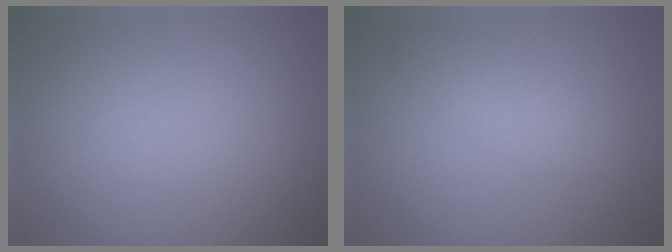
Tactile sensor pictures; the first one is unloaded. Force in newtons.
{"total": 2.3, "press": 2.3, "slide": 0.1}